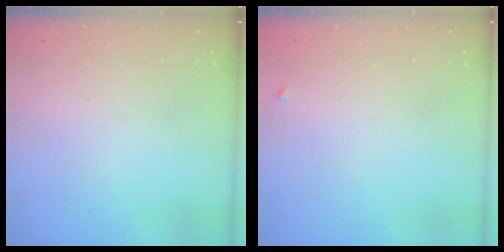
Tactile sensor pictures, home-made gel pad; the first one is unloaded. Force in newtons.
{"total": 2.5, "press": 2.4, "slide": 0.4}